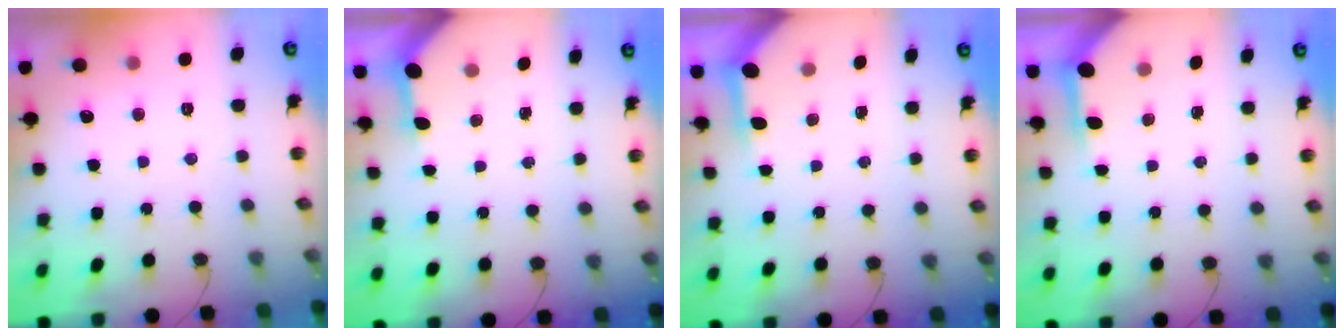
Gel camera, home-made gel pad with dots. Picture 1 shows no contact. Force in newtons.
{"total": 3.4, "press": 3.3, "slide": 0.4}
{"total": 3.8, "press": 3.8, "slide": 0.4}
{"total": 3.9, "press": 3.9, "slide": 0.3}